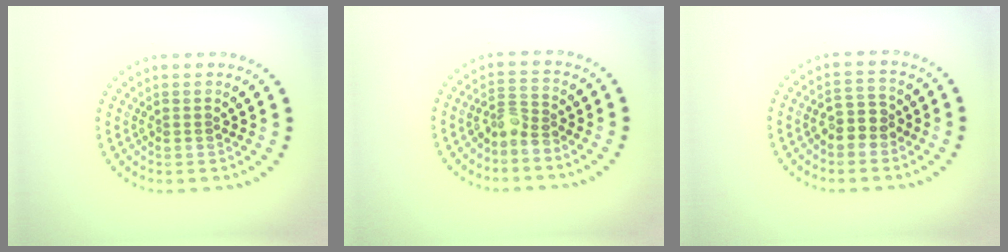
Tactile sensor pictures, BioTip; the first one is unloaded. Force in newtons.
{"total": 2.2, "press": 1.6, "slide": 1.5}
{"total": 2.4, "press": 2.3, "slide": 0.8}